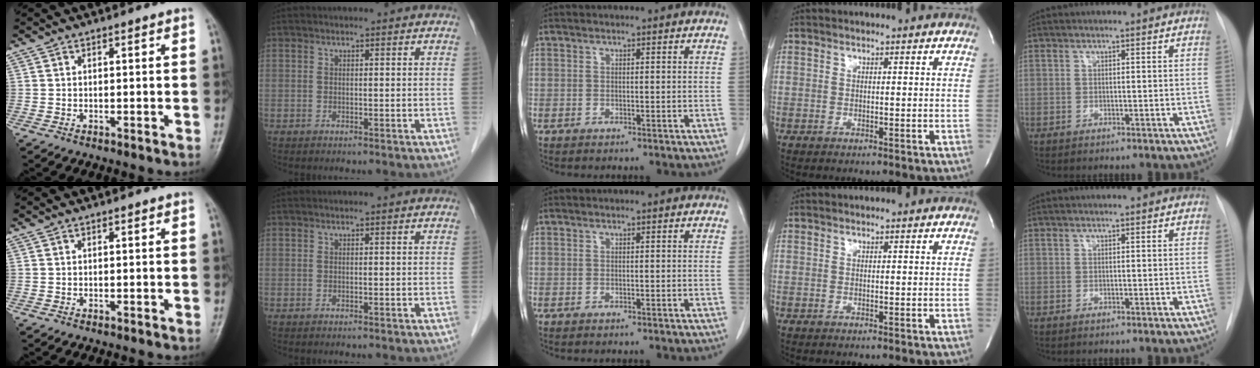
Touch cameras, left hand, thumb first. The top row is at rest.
{}